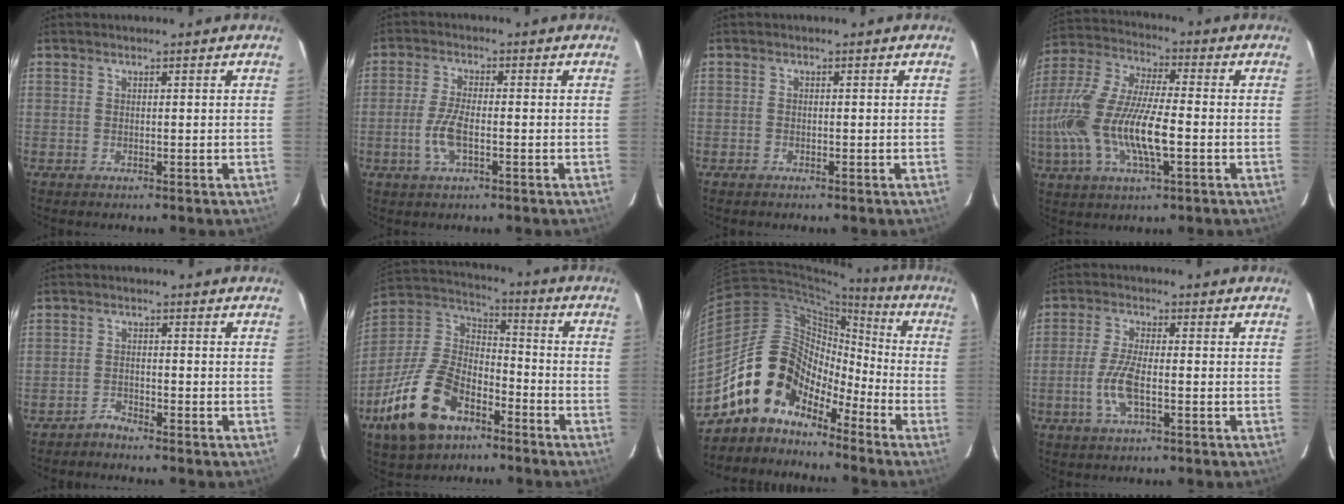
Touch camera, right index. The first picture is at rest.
{"total": 5.6, "force": [-1.8, 1.8, 5.0], "torque": [-0.111, 0.000, -0.037]}
{"total": 0.8, "force": [-0.7, 0.4, 0.0], "torque": [-0.004, 0.002, -0.014]}
{"total": 18.5, "force": [-3.8, 5.5, 17.2], "torque": [-0.354, -0.008, -0.078]}
{"total": 2.0, "force": [-2.0, 0.2, 0.0], "torque": [-0.004, 0.001, -0.041]}
{"total": 20.2, "force": [-11.0, 11.5, 12.5], "torque": [-0.278, -0.002, -0.196]}
{"total": 12.4, "force": [-9.4, 6.9, 4.2], "torque": [-0.074, 0.035, -0.187]}
{"total": 6.6, "force": [-2.0, 2.1, 6.0], "torque": [-0.131, -0.001, -0.040]}